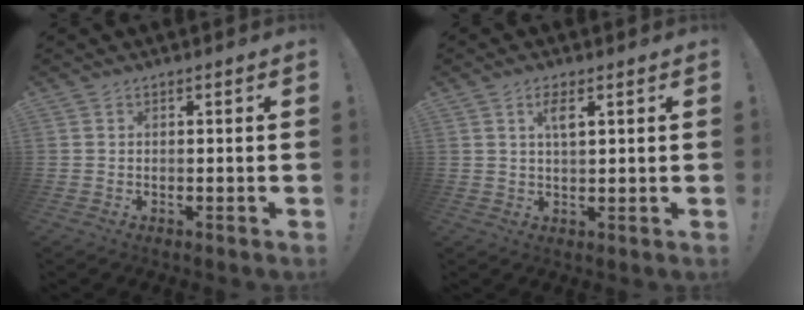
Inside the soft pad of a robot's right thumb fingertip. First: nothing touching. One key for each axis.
{"total": 3.9, "fx": 1.6, "fy": 1.2, "fz": 3.4, "tx": -0.062, "ty": 0.001, "tz": 0.024}